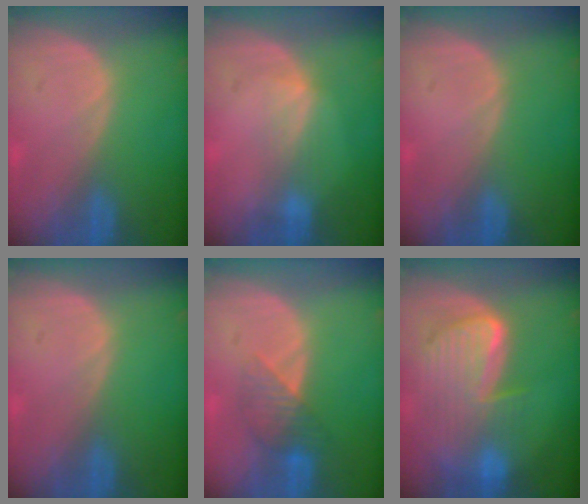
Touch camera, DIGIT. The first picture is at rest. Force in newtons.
{"total": 2.4, "press": 2.4, "slide": 0.4}
{"total": 0.0}
{"total": 0.0}
{"total": 4.0, "press": 3.8, "slide": 1.0}
{"total": 9.9, "press": 8.4, "slide": 5.1}